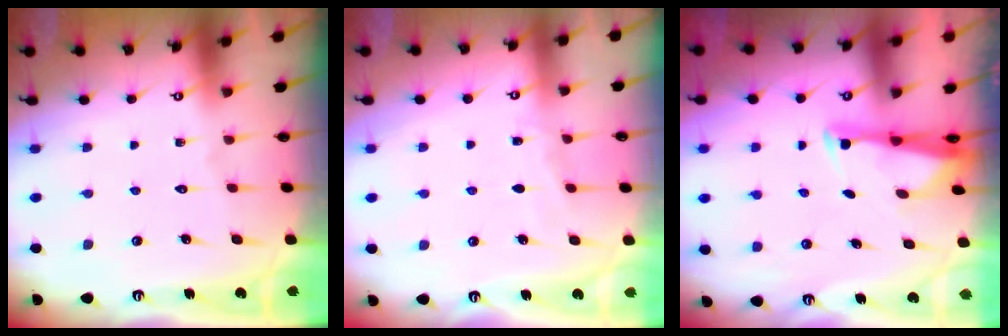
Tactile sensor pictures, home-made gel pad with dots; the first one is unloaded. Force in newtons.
{"total": 3.4, "press": 3.3, "slide": 0.5}
{"total": 2.7, "press": 2.6, "slide": 0.7}